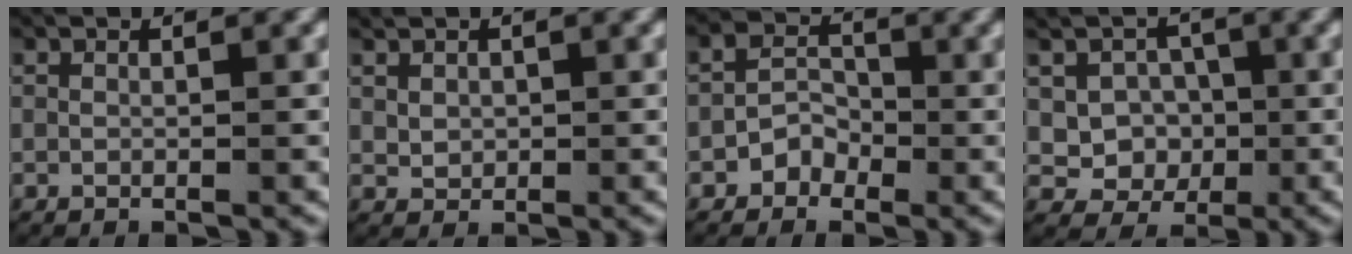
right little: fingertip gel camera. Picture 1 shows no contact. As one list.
[{"total": 1.5, "force": [0.6, 1.2, 0.6], "torque": [-0.019, -0.003, 0.019]}, {"total": 2.9, "force": [-1.1, 2.5, 0.6], "torque": [-0.016, -0.002, -0.025]}, {"total": 6.6, "force": [-1.3, 6.3, 1.5], "torque": [-0.046, -0.028, -0.022]}]